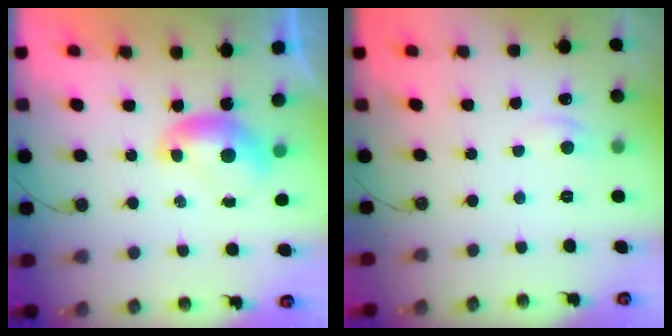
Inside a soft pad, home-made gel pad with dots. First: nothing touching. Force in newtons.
{"total": 0.8, "press": 0.3, "slide": 0.8}